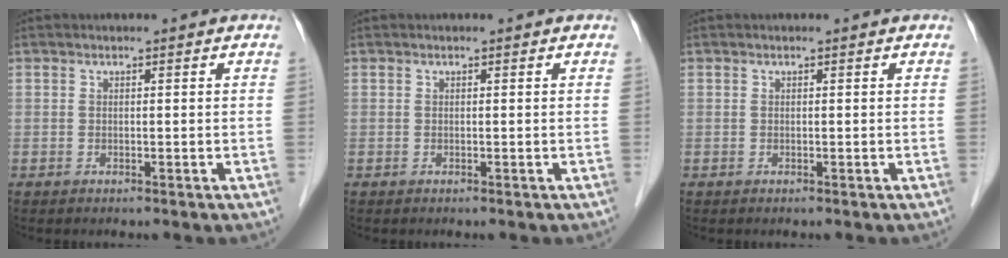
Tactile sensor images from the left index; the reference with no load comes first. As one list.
[{"total": 0.0}, {"total": 0.0}]